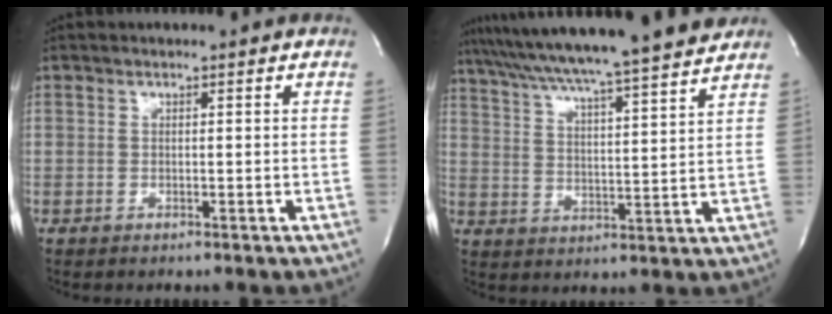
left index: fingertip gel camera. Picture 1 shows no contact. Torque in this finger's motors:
{"motor_torque": [0.27, -0.37, 0.99, 0.21]}